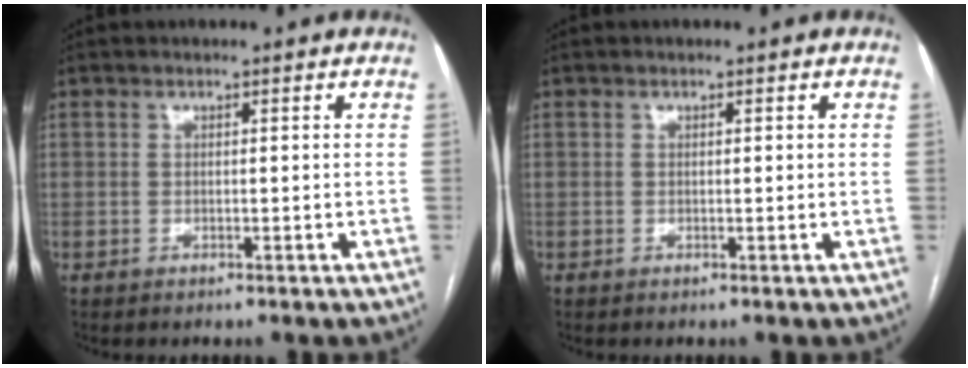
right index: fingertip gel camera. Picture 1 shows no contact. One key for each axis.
{"total": 0.0}